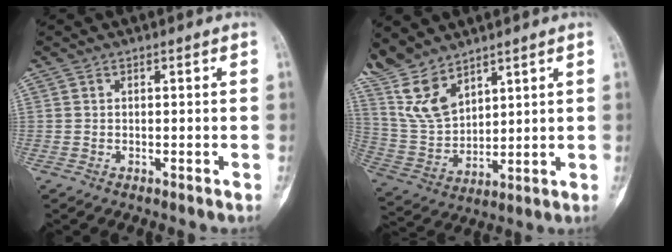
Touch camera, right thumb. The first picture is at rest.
{"total": 11.0, "force": [8.7, 4.5, 5.0], "torque": [-0.098, -0.037, 0.197]}